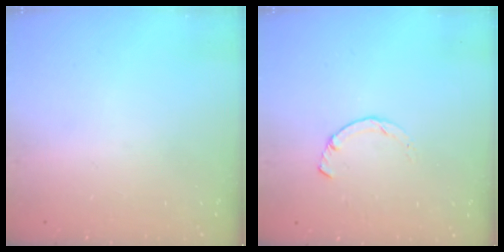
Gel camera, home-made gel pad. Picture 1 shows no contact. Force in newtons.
{"total": 2.3, "press": 2.3, "slide": 0.1}